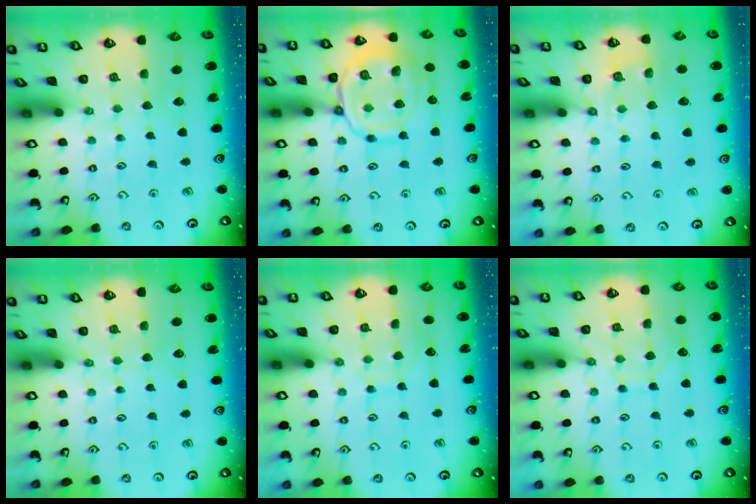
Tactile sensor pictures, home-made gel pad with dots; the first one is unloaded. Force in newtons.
{"total": 14.7, "press": 14.6, "slide": 1.4}
{"total": 4.8, "press": 4.5, "slide": 1.5}
{"total": 0.0}
{"total": 5.7, "press": 5.7, "slide": 0.4}
{"total": 5.6, "press": 5.6, "slide": 0.5}